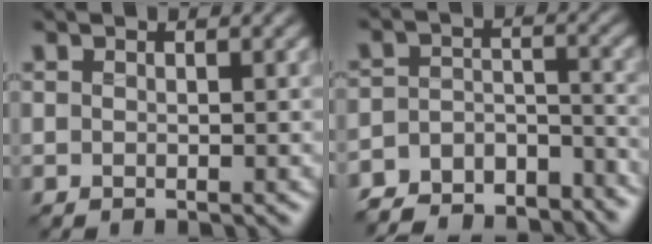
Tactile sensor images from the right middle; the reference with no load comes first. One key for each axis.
{"total": 8.8, "fx": -7.9, "fy": 3.3, "fz": 2.0, "tx": -0.041, "ty": 0.000, "tz": -0.122}